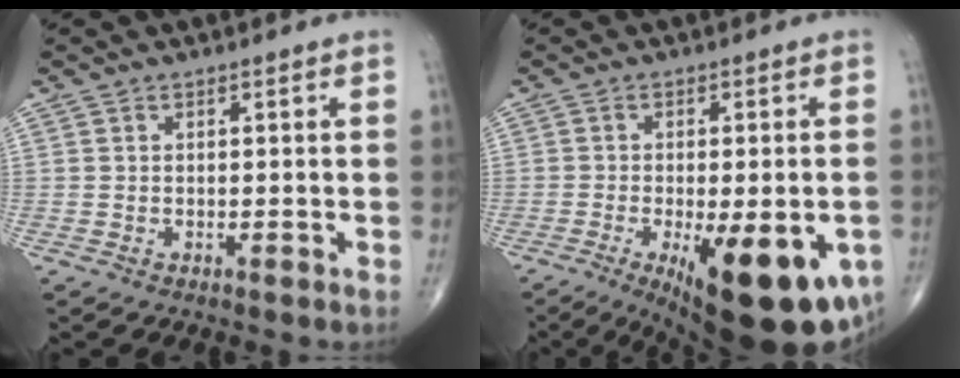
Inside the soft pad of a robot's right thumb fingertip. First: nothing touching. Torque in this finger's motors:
{"motor_torque": [2.54, 2.47, 1.36, -1.41, 0.52]}